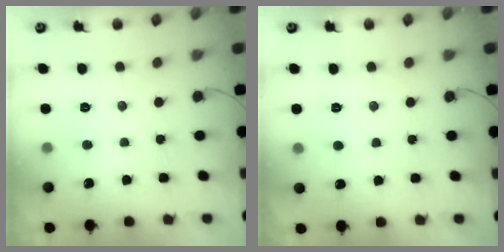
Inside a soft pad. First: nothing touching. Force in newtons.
{"total": 2.4, "press": 2.4, "slide": 0.4}